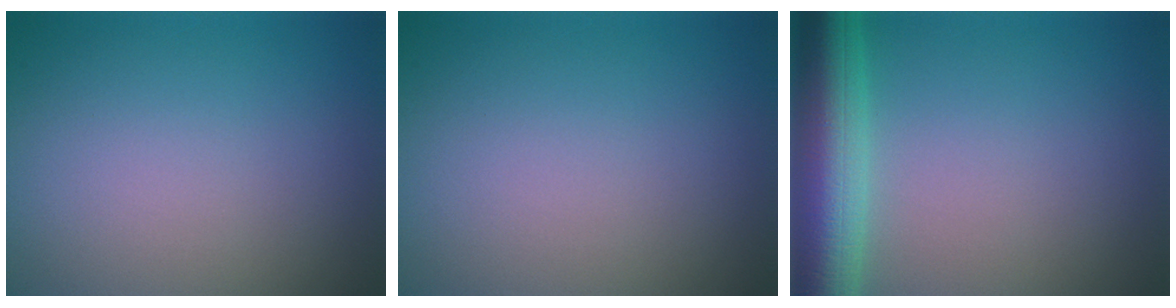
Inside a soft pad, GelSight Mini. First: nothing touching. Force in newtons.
{"total": 0.0}
{"total": 7.3, "press": 7.3, "slide": 0.2}